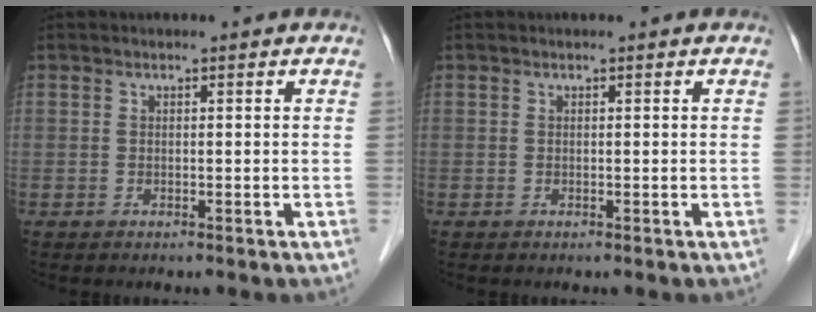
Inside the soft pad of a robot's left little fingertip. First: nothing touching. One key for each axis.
{"total": 0.0}